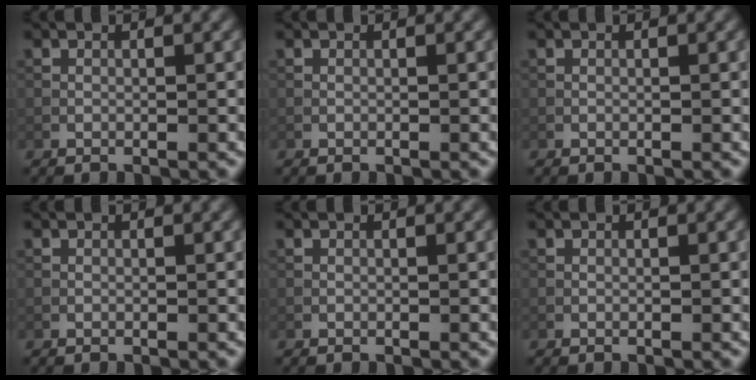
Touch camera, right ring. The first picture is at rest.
{"total": 0.0}
{"total": 0.0}
{"total": 0.0}
{"total": 0.0}
{"total": 0.0}